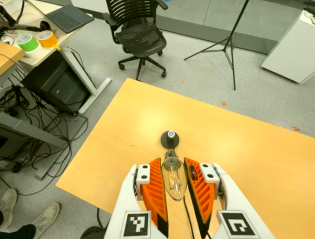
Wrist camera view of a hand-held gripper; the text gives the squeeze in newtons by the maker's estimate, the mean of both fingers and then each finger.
{"total": 10.4, "left": 10.1, "right": 10.7}